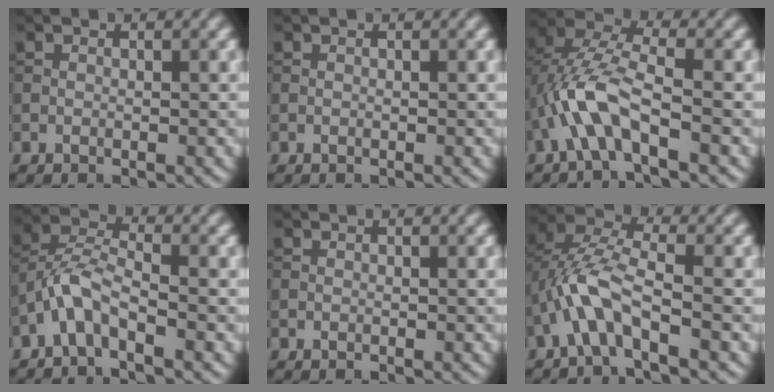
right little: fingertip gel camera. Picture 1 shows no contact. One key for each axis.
{"total": 0.0}
{"total": 5.6, "fx": -2.1, "fy": 2.0, "fz": 4.8, "tx": -0.109, "ty": 0.015, "tz": -0.045}
{"total": 3.5, "fx": -2.1, "fy": 1.1, "fz": 2.5, "tx": -0.056, "ty": 0.015, "tz": -0.052}
{"total": 0.0}
{"total": 4.9, "fx": -2.1, "fy": 1.7, "fz": 4.1, "tx": -0.094, "ty": 0.018, "tz": -0.046}